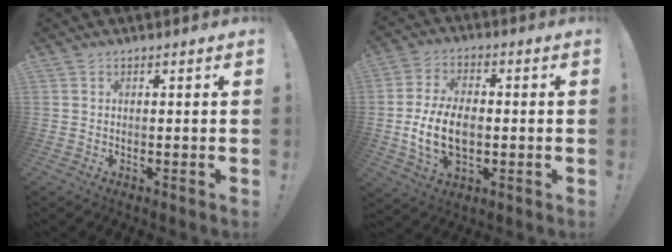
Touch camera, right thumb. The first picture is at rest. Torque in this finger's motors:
{"motor_torque": [1.66, 1.36, 0.55, -0.19, 0.39]}